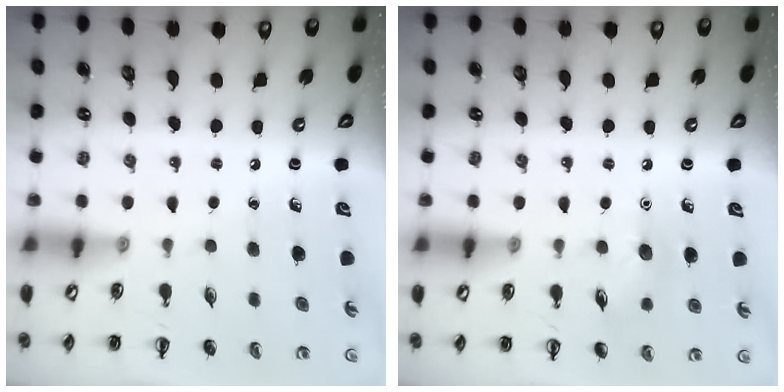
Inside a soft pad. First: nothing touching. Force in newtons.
{"total": 6.1, "press": 5.9, "slide": 1.6}